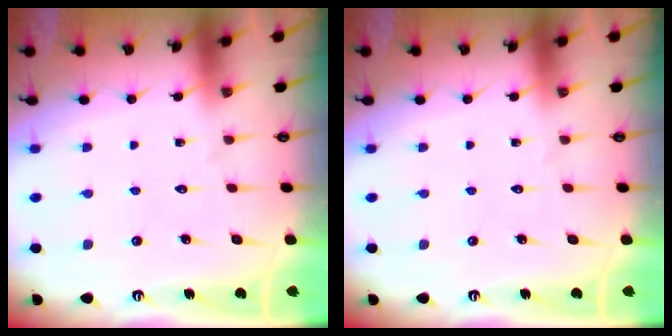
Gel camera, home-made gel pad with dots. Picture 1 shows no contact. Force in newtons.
{"total": 0.0}